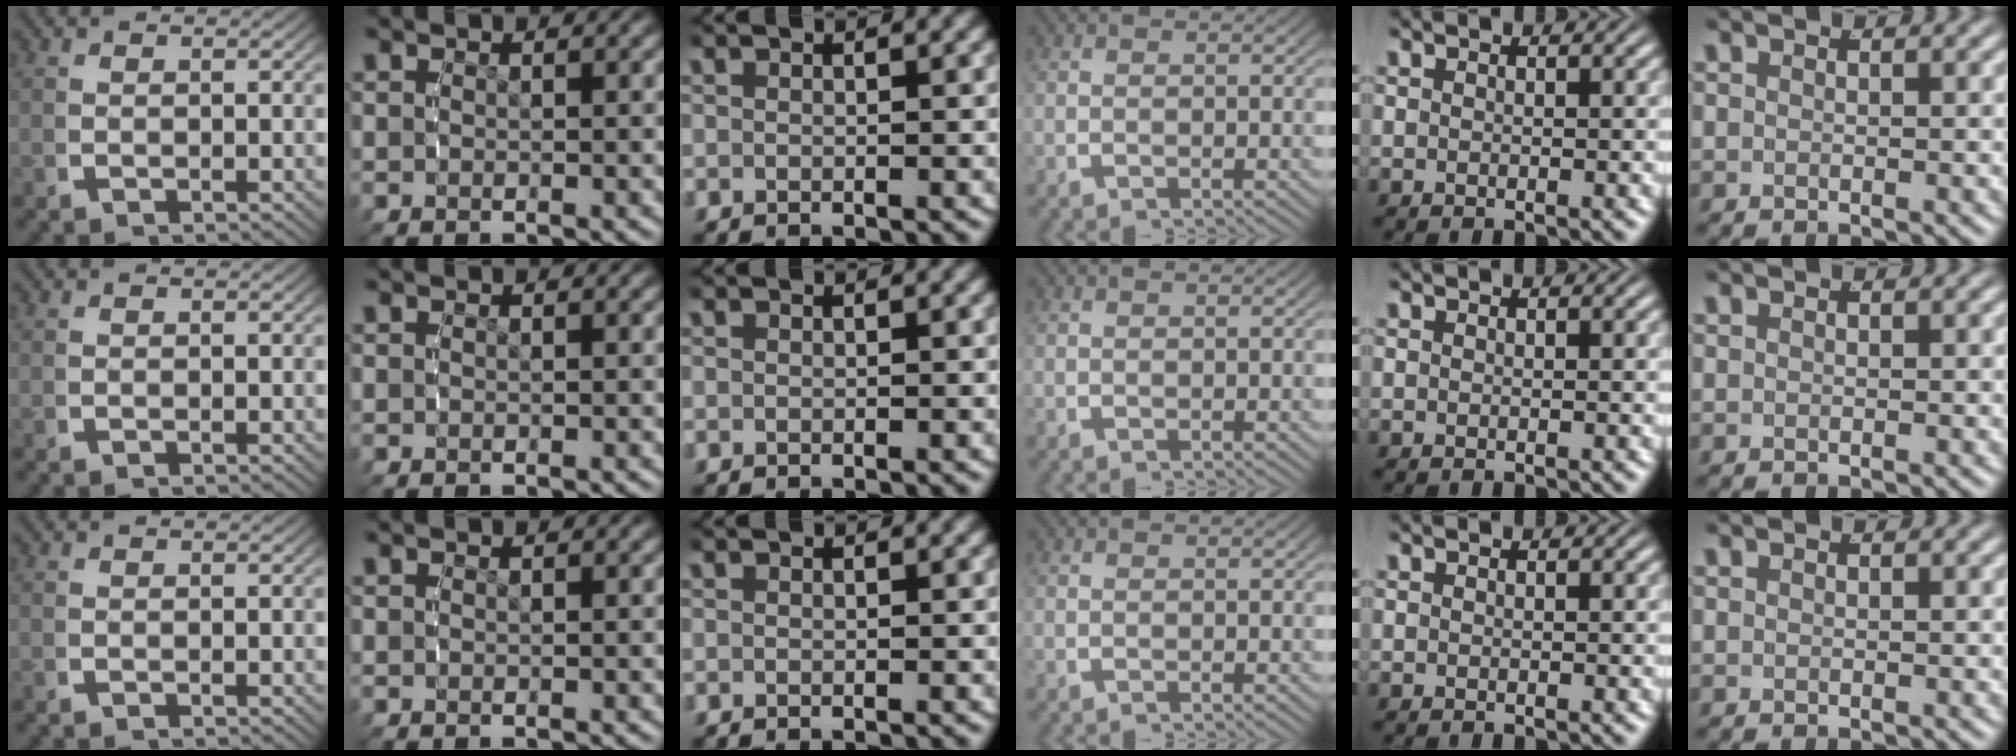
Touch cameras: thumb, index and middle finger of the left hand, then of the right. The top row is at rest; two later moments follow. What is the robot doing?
{"motion": "reach", "object": "string"}